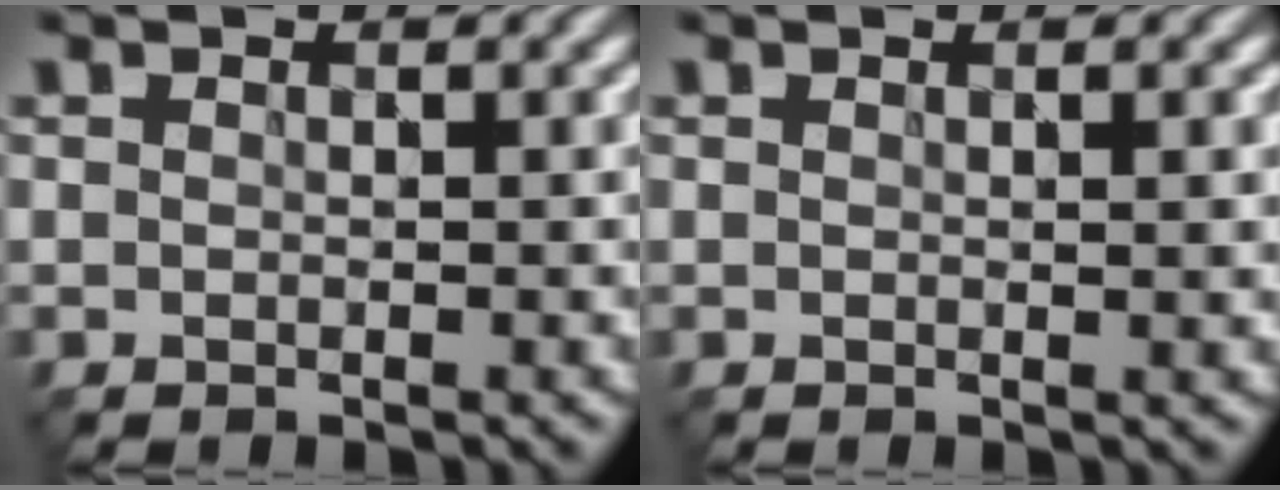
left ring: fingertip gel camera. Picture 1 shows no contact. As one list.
[{"total": 1.2, "force": [0.4, 0.2, 1.1], "torque": [-0.015, 0.003, 0.003]}]